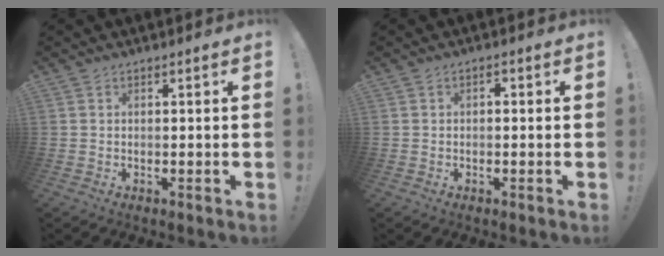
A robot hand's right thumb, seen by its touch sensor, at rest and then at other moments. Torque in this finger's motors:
{"motor_torque": [0.13, 0.29, 0.28, -0.22, 0.00]}